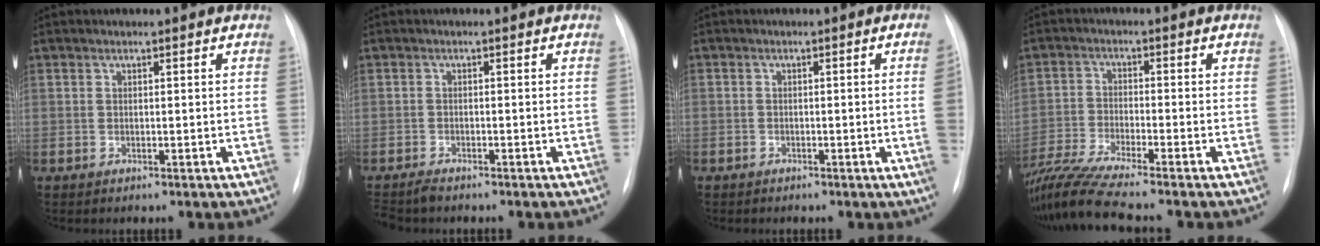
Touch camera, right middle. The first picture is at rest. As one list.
[{"total": 2.6, "force": [-2.5, 0.3, 0.9], "torque": [-0.016, -0.008, -0.041]}, {"total": 2.2, "force": [-0.7, -0.4, 2.1], "torque": [-0.031, -0.001, -0.016]}, {"total": 9.8, "force": [-8.5, -1.5, 4.5], "torque": [-0.084, -0.024, -0.153]}]